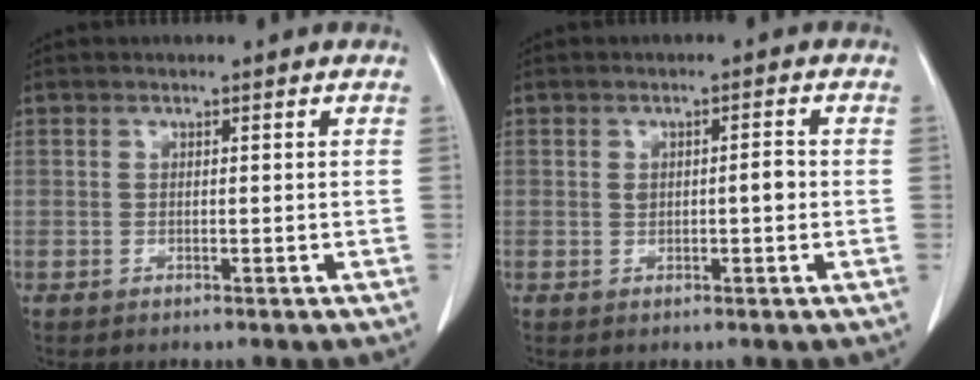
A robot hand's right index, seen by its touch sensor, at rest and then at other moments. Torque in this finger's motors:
{"motor_torque": [0.28, -0.09, 0.14, 0.05]}